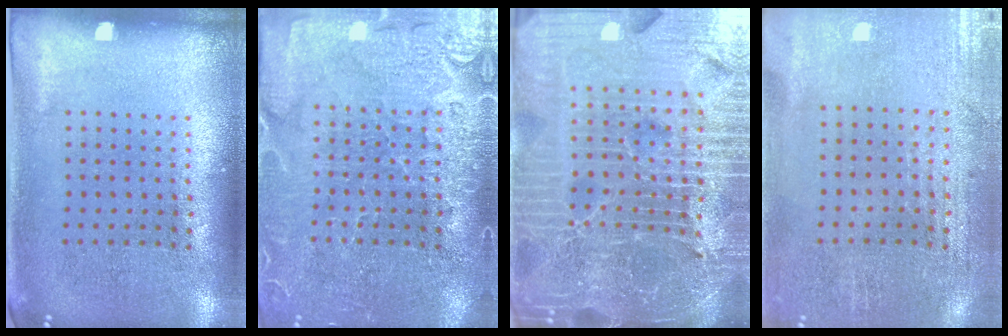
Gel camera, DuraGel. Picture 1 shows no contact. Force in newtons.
{"total": 3.5, "press": 3.4, "slide": 0.9}
{"total": 7.3, "press": 6.3, "slide": 3.7}
{"total": 0.6, "press": 0.5, "slide": 0.4}